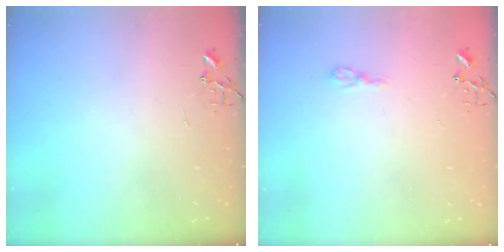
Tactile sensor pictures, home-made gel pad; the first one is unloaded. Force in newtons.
{"total": 4.4, "press": 4.4, "slide": 0.7}